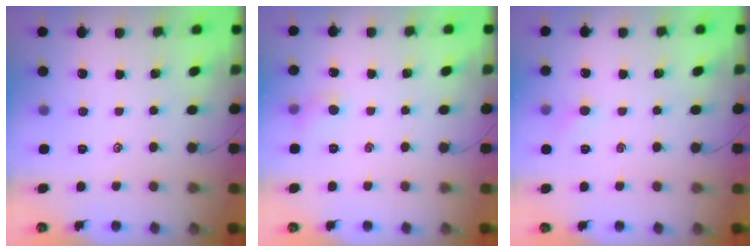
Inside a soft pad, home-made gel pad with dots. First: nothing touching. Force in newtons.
{"total": 5.2, "press": 4.9, "slide": 1.6}
{"total": 3.7, "press": 3.6, "slide": 1.2}